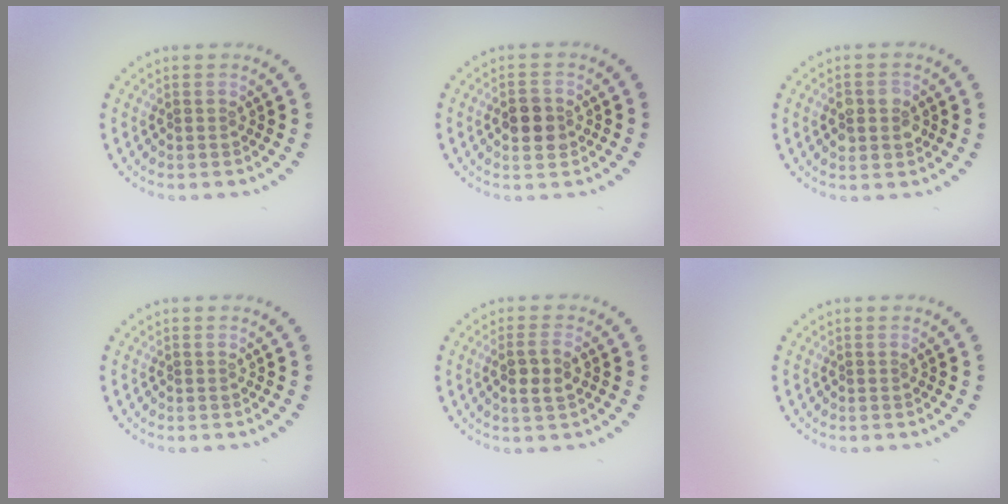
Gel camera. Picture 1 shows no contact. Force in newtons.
{"total": 2.8, "press": 2.8, "slide": 0.2}
{"total": 2.8, "press": 2.8, "slide": 0.2}
{"total": 0.0}
{"total": 2.5, "press": 2.3, "slide": 1.1}
{"total": 0.0}